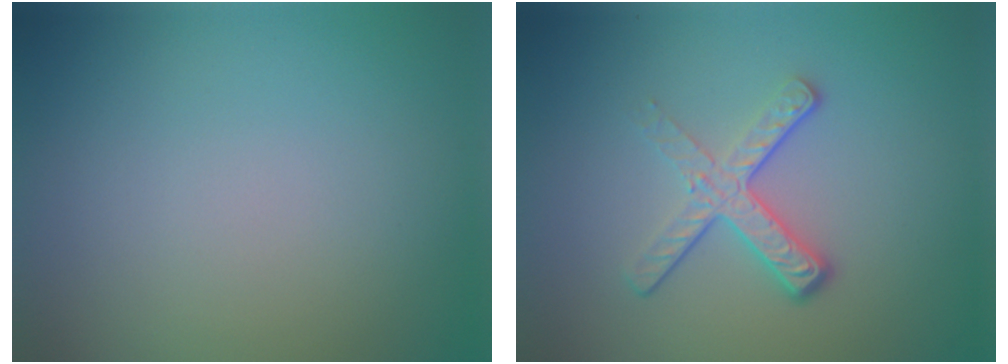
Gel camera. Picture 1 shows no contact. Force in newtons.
{"total": 3.9, "press": 2.6, "slide": 2.9}